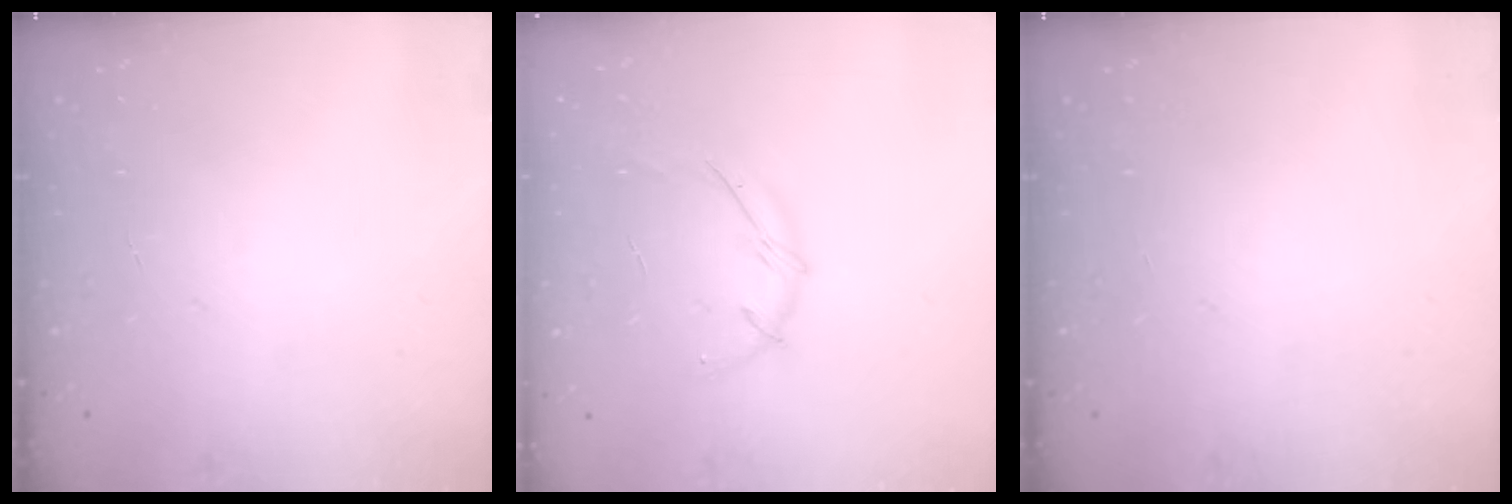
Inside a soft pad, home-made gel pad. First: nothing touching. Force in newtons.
{"total": 5.9, "press": 5.7, "slide": 1.3}
{"total": 0.0}